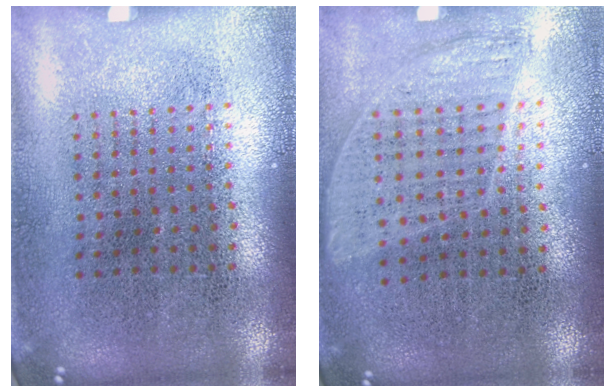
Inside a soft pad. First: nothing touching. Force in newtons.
{"total": 0.9, "press": 0.8, "slide": 0.4}